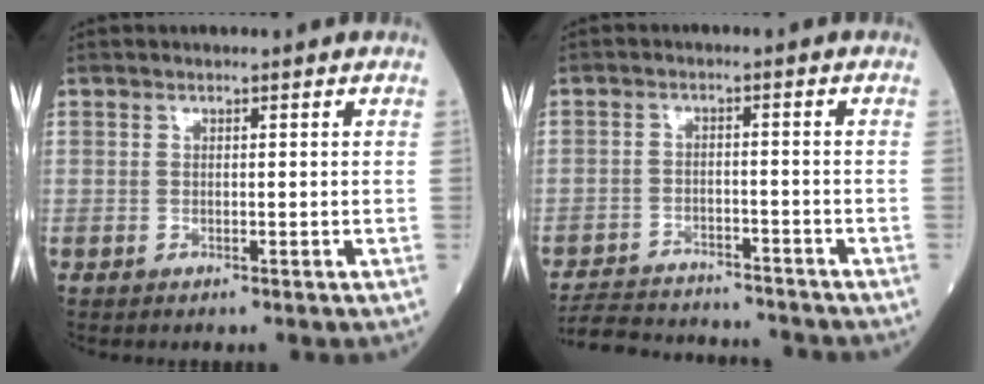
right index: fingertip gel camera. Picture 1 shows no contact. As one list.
[{"total": 13.2, "force": [-12.5, 2.5, 3.3], "torque": [-0.063, 0.008, -0.180]}]